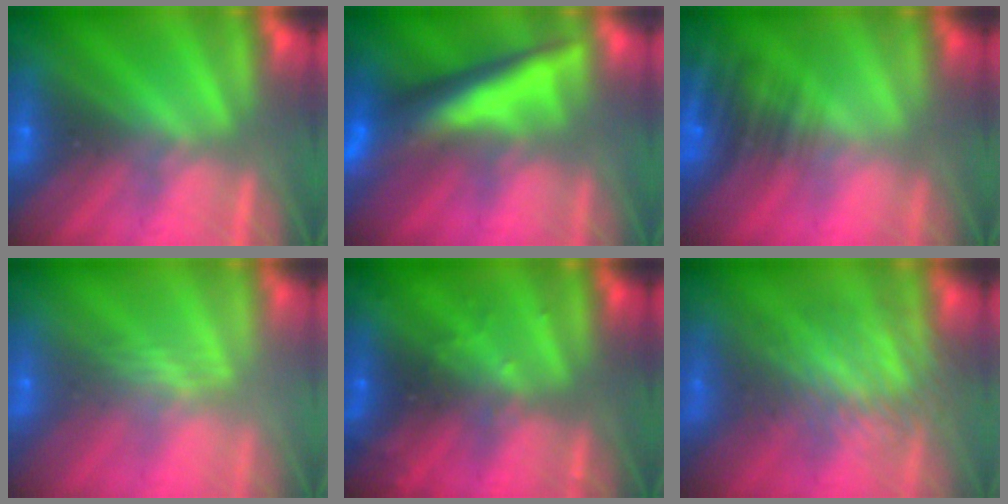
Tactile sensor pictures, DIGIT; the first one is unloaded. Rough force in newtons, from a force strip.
{"total": 5.8}
{"total": 4.5}
{"total": 2.4}
{"total": 2.9}
{"total": 3.1}